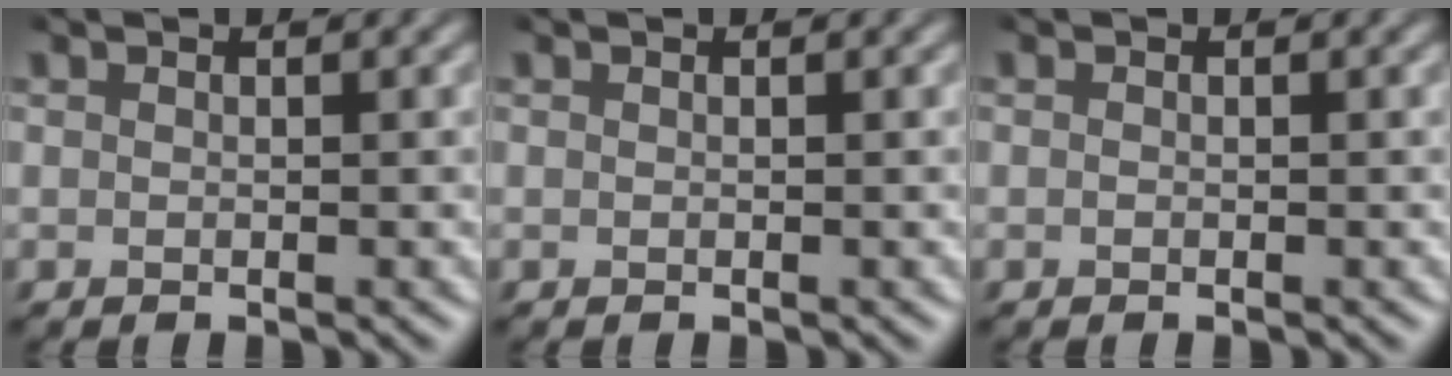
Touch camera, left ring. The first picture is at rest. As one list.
[{"total": 0.0}, {"total": 0.5, "force": [-0.5, -0.2, -0.2], "torque": [-0.004, 0.006, -0.005]}]